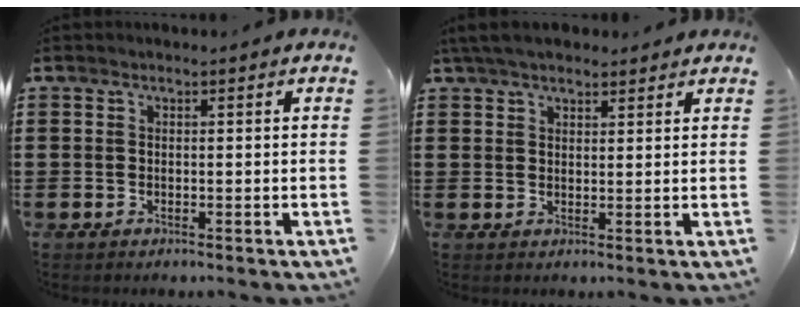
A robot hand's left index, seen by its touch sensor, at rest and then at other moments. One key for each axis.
{"total": 4.5, "fx": 3.8, "fy": 1.3, "fz": 1.9, "tx": -0.048, "ty": 0.000, "tz": 0.073}